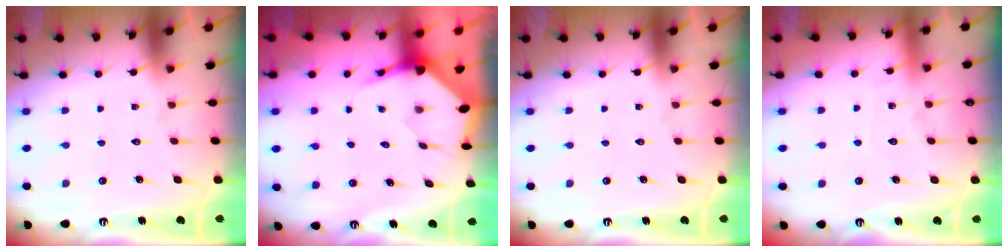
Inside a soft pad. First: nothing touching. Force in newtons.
{"total": 3.4, "press": 3.4, "slide": 0.5}
{"total": 0.0}
{"total": 5.3, "press": 5.3, "slide": 0.6}